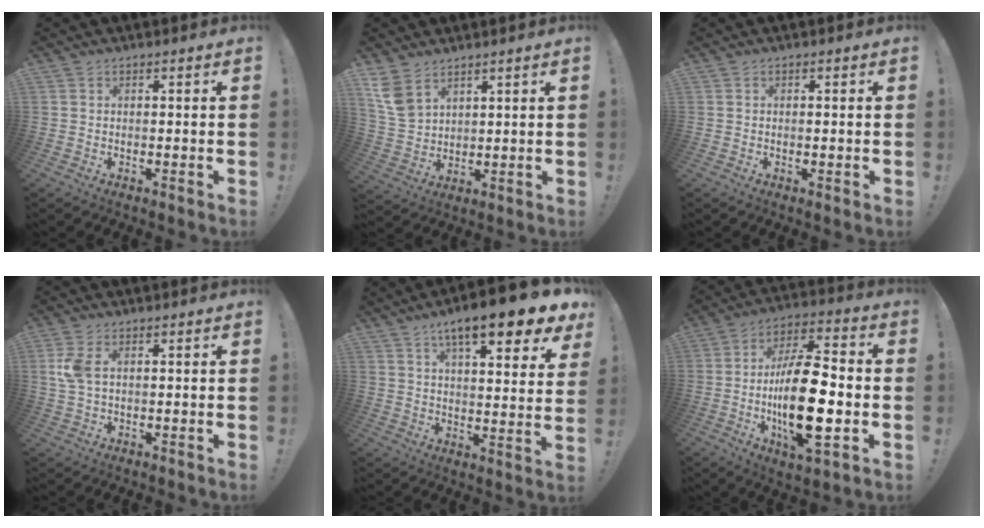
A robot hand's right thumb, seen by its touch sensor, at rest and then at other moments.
{"total": 9.1, "force": [5.7, 5.8, 4.1], "torque": [-0.082, -0.024, 0.115]}
{"total": 0.0}
{"total": 5.2, "force": [1.3, 2.8, 4.2], "torque": [-0.087, 0.000, 0.020]}
{"total": 13.8, "force": [8.8, 2.3, 10.4], "torque": [-0.156, -0.058, 0.133]}
{"total": 21.4, "force": [-3.5, 8.1, 19.4], "torque": [-0.356, 0.002, -0.057]}